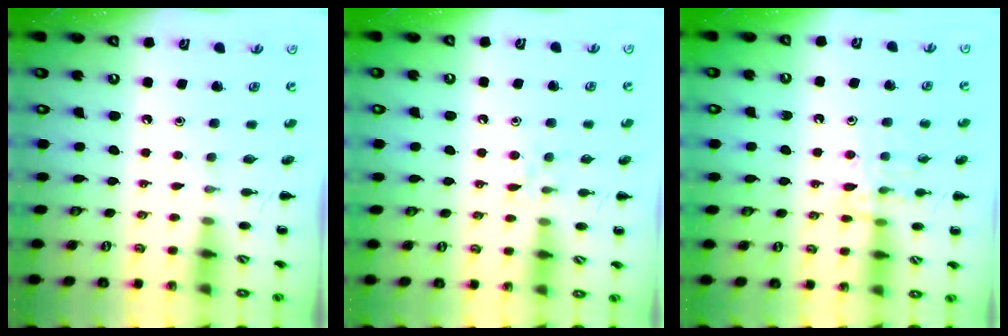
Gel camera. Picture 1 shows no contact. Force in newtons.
{"total": 5.6, "press": 5.4, "slide": 1.4}
{"total": 10.6, "press": 10.6, "slide": 1.2}